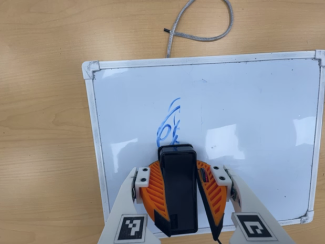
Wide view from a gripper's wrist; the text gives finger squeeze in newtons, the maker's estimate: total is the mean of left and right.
{"total": 11.3, "left": 10.9, "right": 11.7}